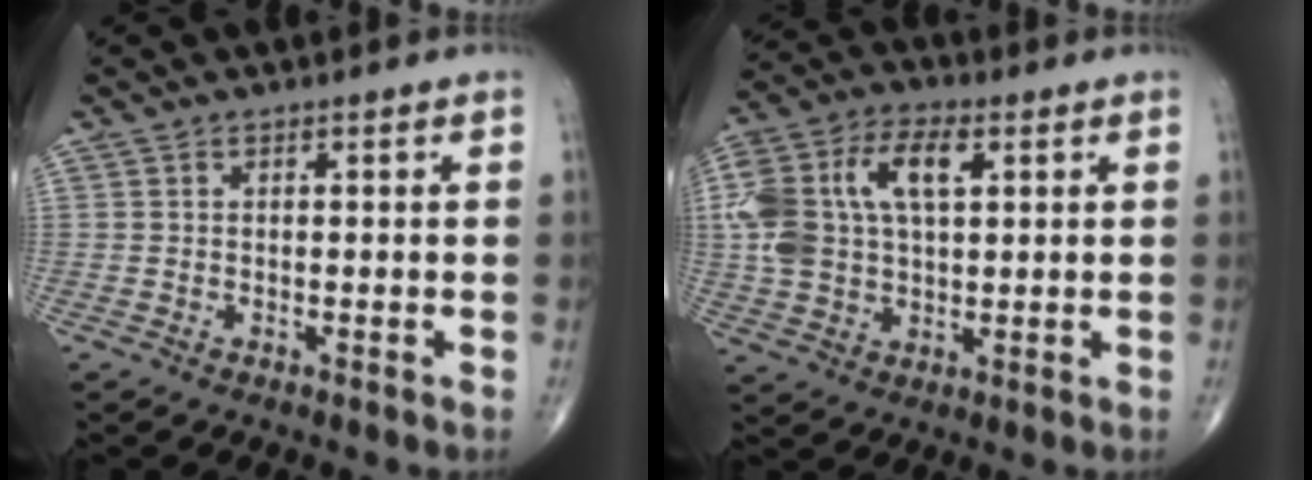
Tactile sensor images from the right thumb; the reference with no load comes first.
{"total": 16.2, "force": [3.7, 9.5, 12.7], "torque": [-0.252, 0.019, 0.064]}